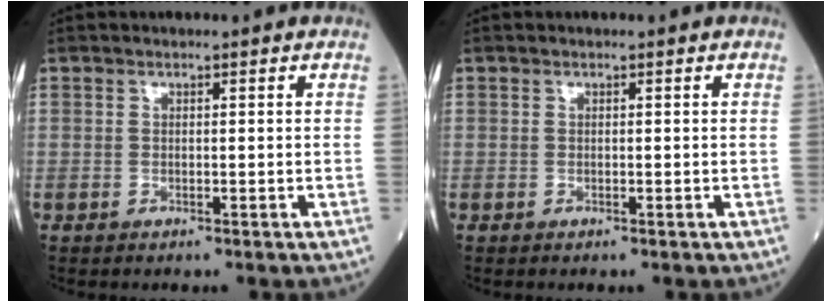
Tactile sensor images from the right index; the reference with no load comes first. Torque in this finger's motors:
{"motor_torque": [0.02, 0.26, 0.05, 0.01]}